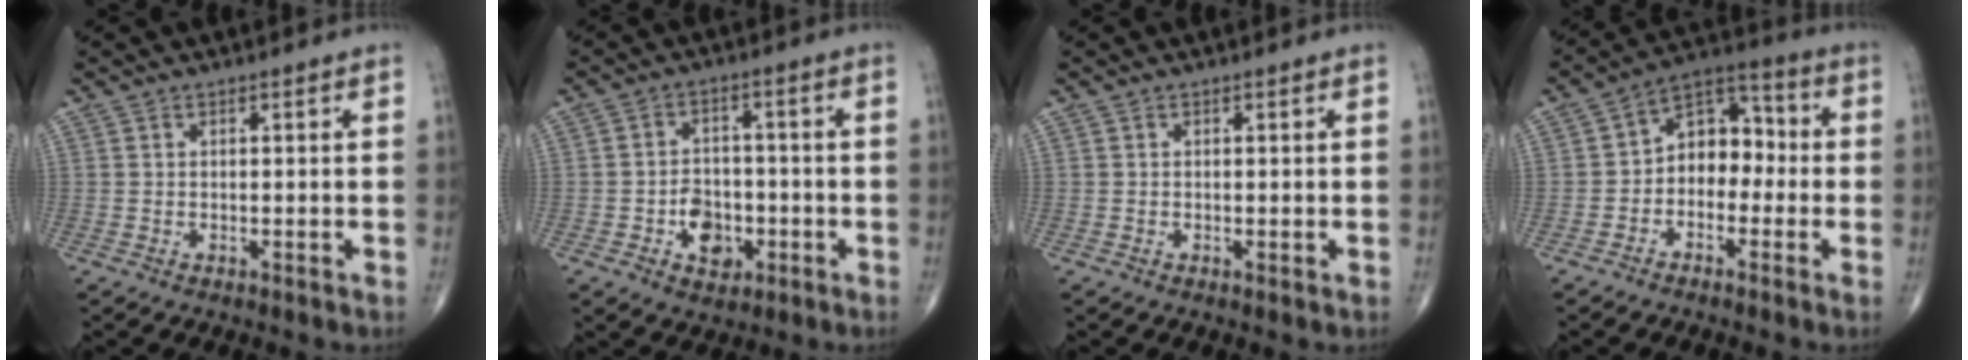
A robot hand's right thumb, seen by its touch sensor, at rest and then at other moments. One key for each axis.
{"total": 7.0, "fx": -2.3, "fy": 5.1, "fz": 4.2, "tx": -0.034, "ty": 0.016, "tz": -0.036}
{"total": 0.0}
{"total": 9.2, "fx": -1.4, "fy": 6.7, "fz": 6.2, "tx": -0.056, "ty": 0.046, "tz": -0.044}